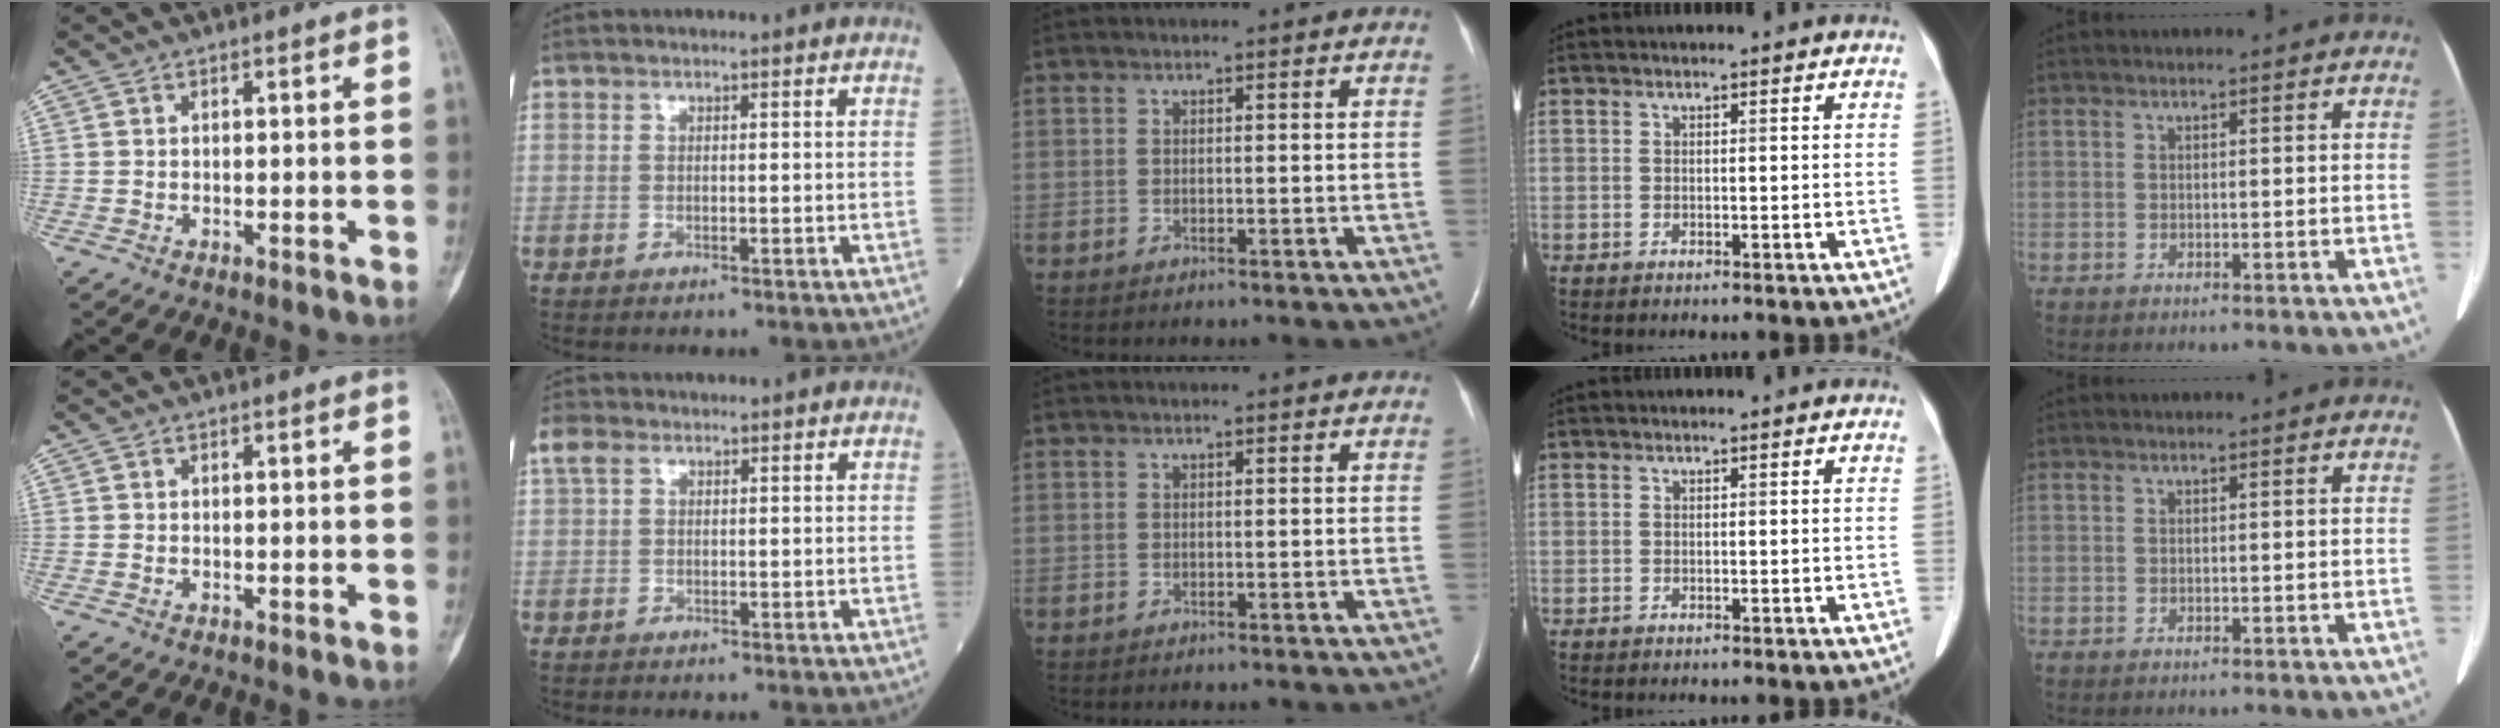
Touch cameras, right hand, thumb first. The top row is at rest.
{"index": {"total": 2.0, "force": [0.9, 1.4, 1.2], "torque": [-0.035, 0.024, 0.019]}}